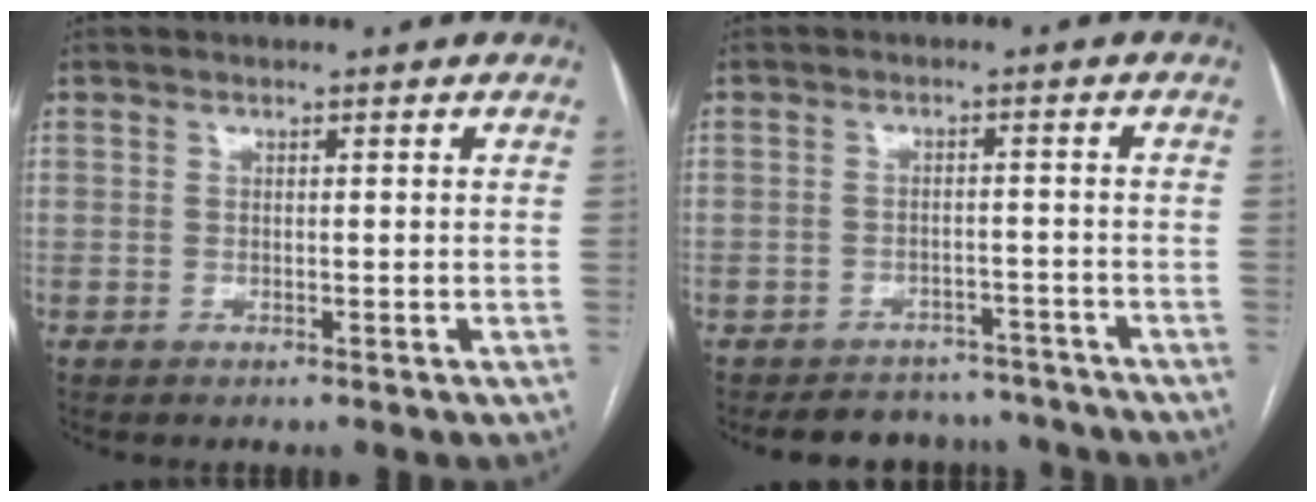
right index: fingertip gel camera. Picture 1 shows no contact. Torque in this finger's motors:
{"motor_torque": [0.20, -0.07, 0.46, 0.10]}